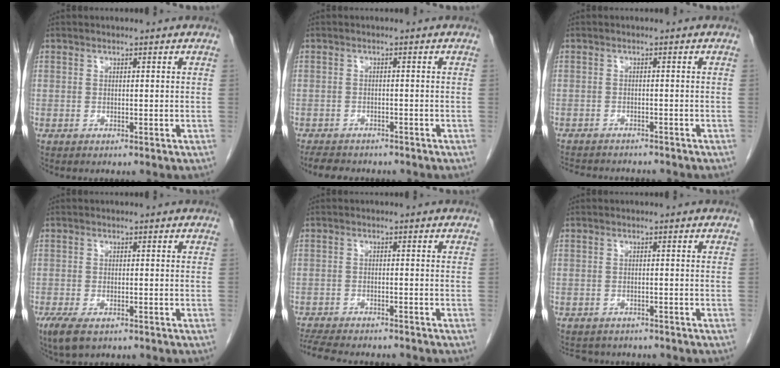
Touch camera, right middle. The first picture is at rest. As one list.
[{"total": 6.1, "force": [-5.2, 2.2, 2.1], "torque": [-0.036, -0.006, -0.072]}, {"total": 9.0, "force": [-8.2, 2.2, 2.8], "torque": [-0.049, -0.003, -0.109]}, {"total": 4.5, "force": [-2.7, 1.8, 3.0], "torque": [-0.066, -0.012, -0.044]}, {"total": 10.9, "force": [-9.7, 2.1, 4.4], "torque": [-0.078, -0.013, -0.140]}, {"total": 3.7, "force": [-3.3, 1.6, 0.2], "torque": [0.000, 0.000, -0.044]}]